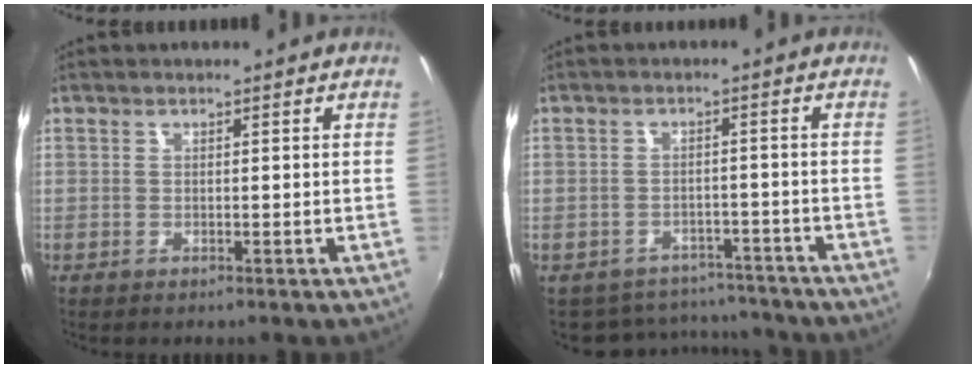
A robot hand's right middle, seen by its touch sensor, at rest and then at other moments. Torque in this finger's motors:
{"motor_torque": [-0.71, -0.86, -0.58, -0.10]}